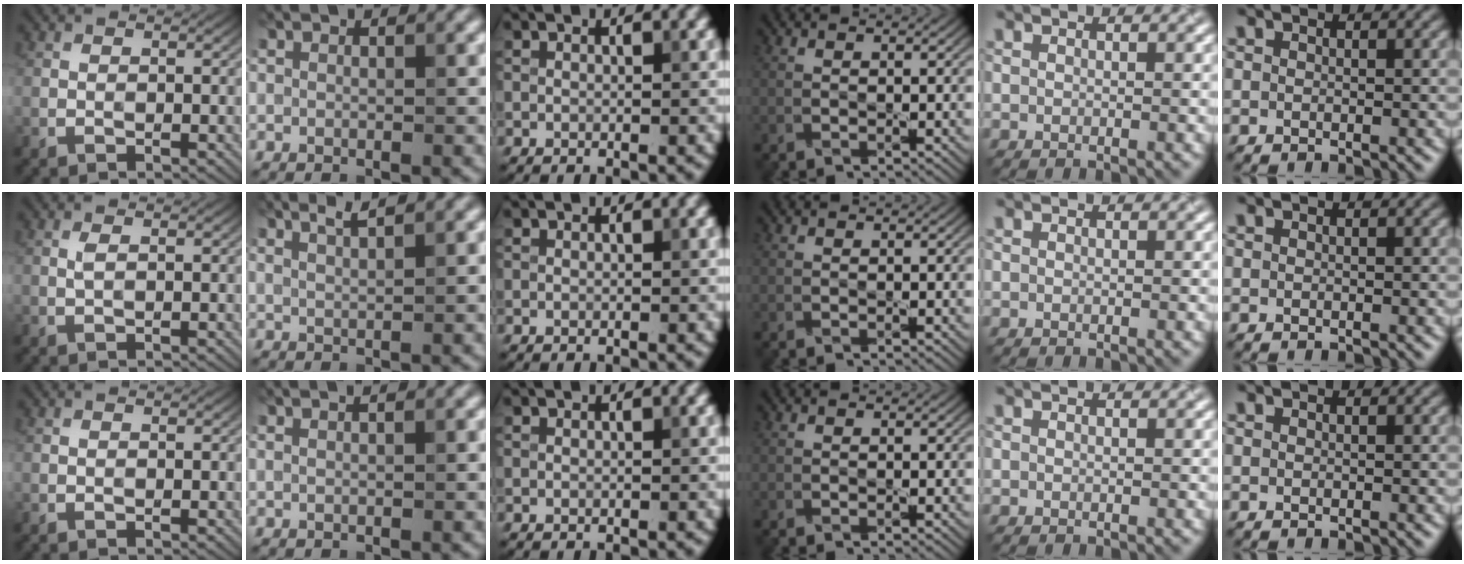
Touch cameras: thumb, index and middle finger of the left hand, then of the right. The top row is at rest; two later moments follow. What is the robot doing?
{"motion": "squeeze", "object": "tweezer"}